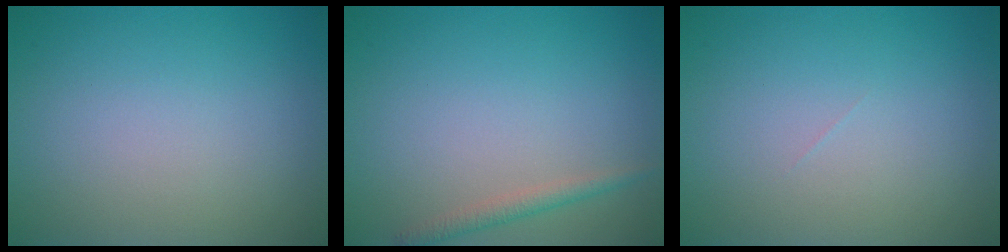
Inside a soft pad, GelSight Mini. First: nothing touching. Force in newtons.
{"total": 1.4, "press": 1.4, "slide": 0.0}
{"total": 0.0}